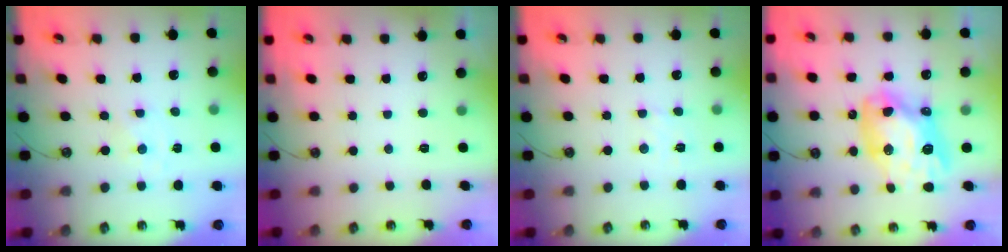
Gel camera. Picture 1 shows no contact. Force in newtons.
{"total": 0.0}
{"total": 2.5, "press": 2.5, "slide": 0.4}
{"total": 15.1, "press": 15.0, "slide": 2.1}